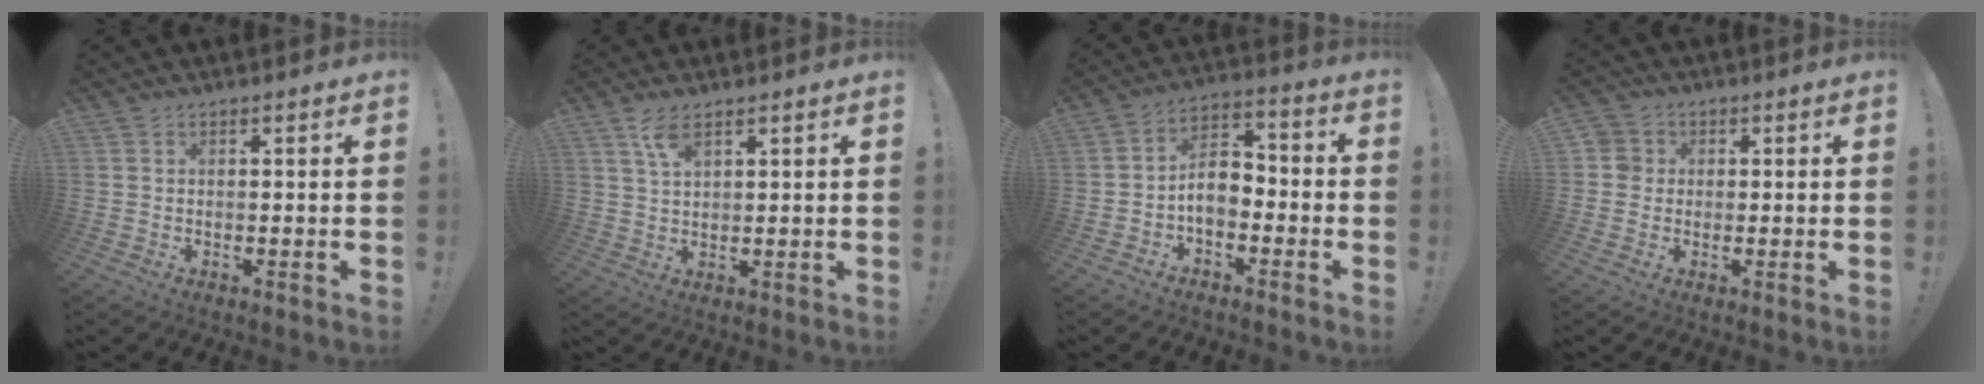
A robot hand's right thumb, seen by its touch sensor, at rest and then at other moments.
{"total": 5.0, "force": [3.1, 1.8, 3.4], "torque": [-0.060, -0.015, 0.054]}
{"total": 8.2, "force": [-2.4, 5.9, 5.2], "torque": [-0.090, 0.019, -0.039]}
{"total": 3.8, "force": [0.3, 3.7, 1.1], "torque": [-0.010, 0.008, 0.005]}